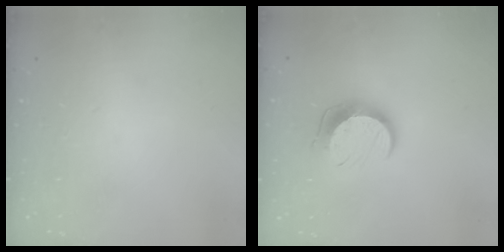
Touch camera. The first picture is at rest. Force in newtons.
{"total": 10.8, "press": 10.8, "slide": 0.5}